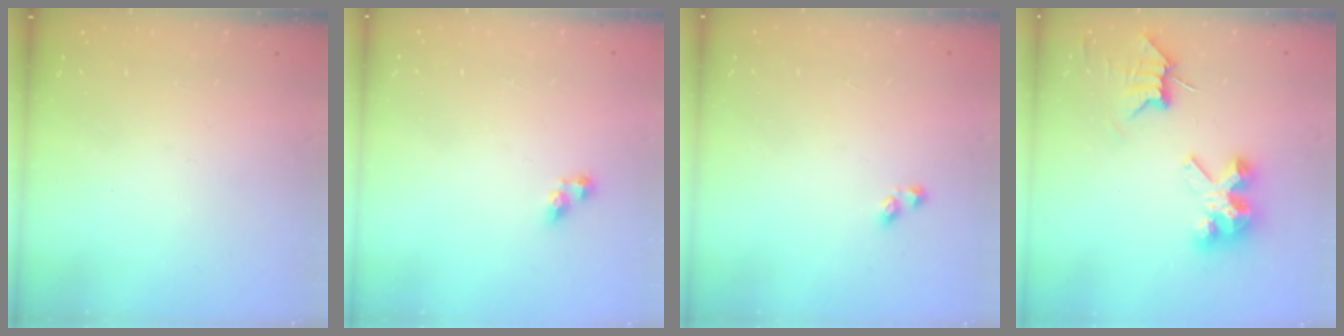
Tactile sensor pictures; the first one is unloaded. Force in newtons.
{"total": 5.0, "press": 5.0, "slide": 0.7}
{"total": 2.4, "press": 2.1, "slide": 1.2}
{"total": 7.2, "press": 7.2, "slide": 0.6}